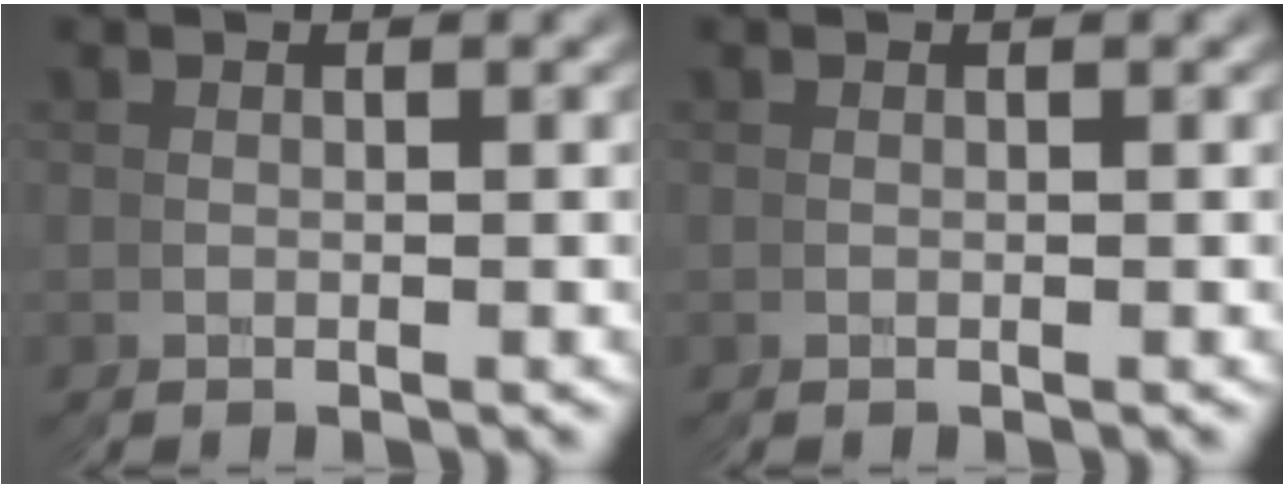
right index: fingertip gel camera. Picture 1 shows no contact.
{"total": 0.0}